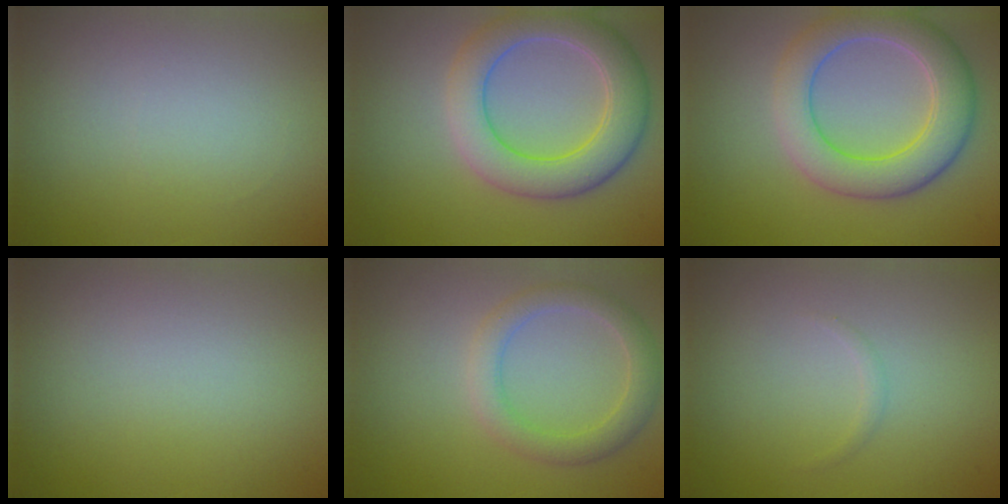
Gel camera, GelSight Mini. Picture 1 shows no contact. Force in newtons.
{"total": 6.4, "press": 6.4, "slide": 0.3}
{"total": 6.4, "press": 6.4, "slide": 0.5}
{"total": 0.0}
{"total": 3.1, "press": 3.1, "slide": 0.1}
{"total": 0.5, "press": 0.5, "slide": 0.0}